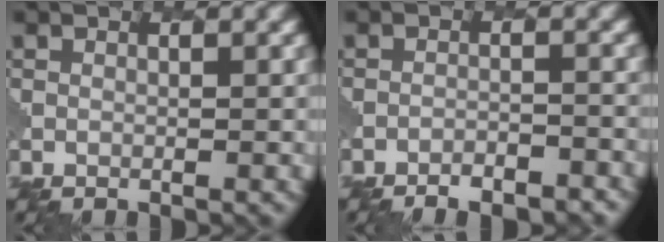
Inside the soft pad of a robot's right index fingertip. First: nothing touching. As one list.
[{"total": 4.4, "force": [-4.1, 1.1, 1.5], "torque": [-0.021, 0.002, -0.056]}]